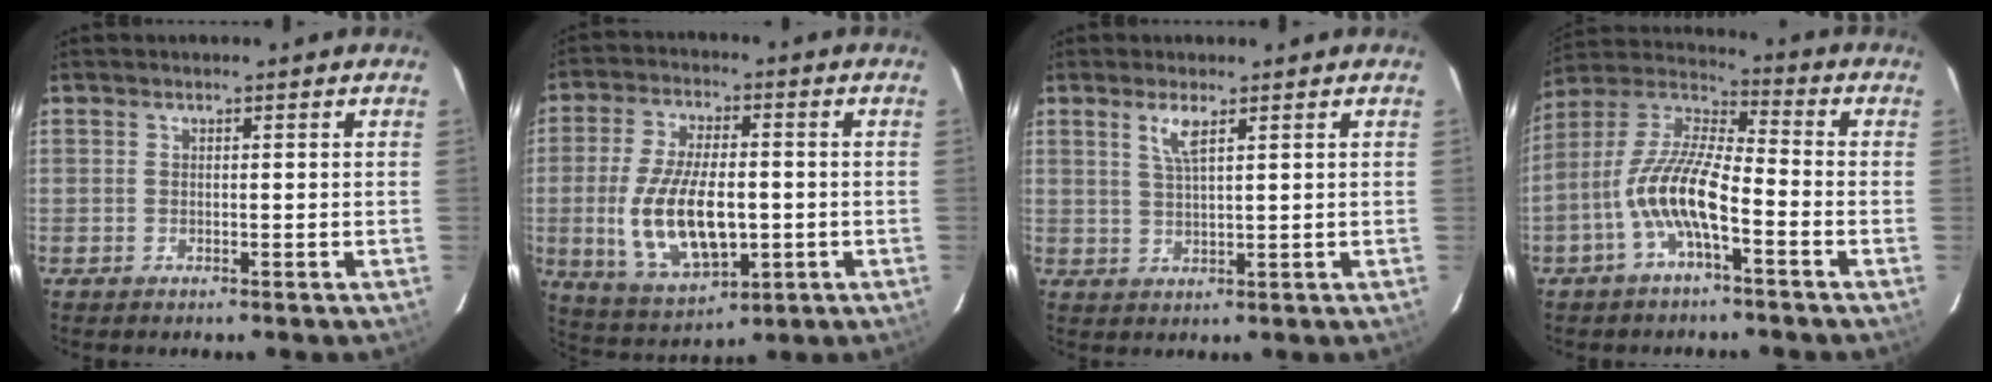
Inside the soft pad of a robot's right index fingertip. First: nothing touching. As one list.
[{"total": 15.5, "force": [-2.1, 7.4, 13.5], "torque": [-0.274, -0.013, -0.022]}, {"total": 3.3, "force": [1.8, 0.5, 2.7], "torque": [-0.054, 0.001, 0.037]}, {"total": 11.7, "force": [-4.7, 3.3, 10.2], "torque": [-0.213, 0.007, -0.096]}]